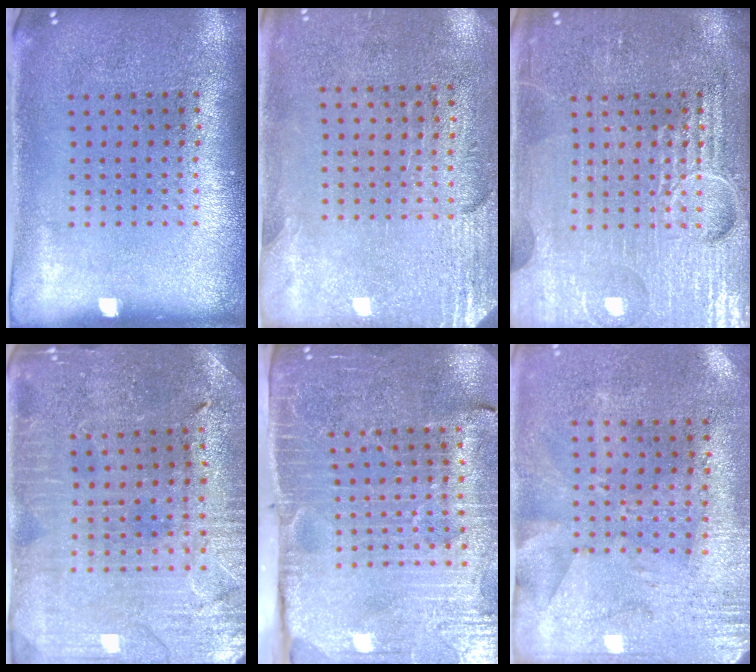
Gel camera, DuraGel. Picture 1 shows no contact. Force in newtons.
{"total": 2.8, "press": 2.5, "slide": 1.4}
{"total": 7.2, "press": 7.2, "slide": 0.9}
{"total": 1.2, "press": 1.2, "slide": 0.2}
{"total": 3.8, "press": 3.7, "slide": 0.9}
{"total": 2.8, "press": 2.3, "slide": 1.7}